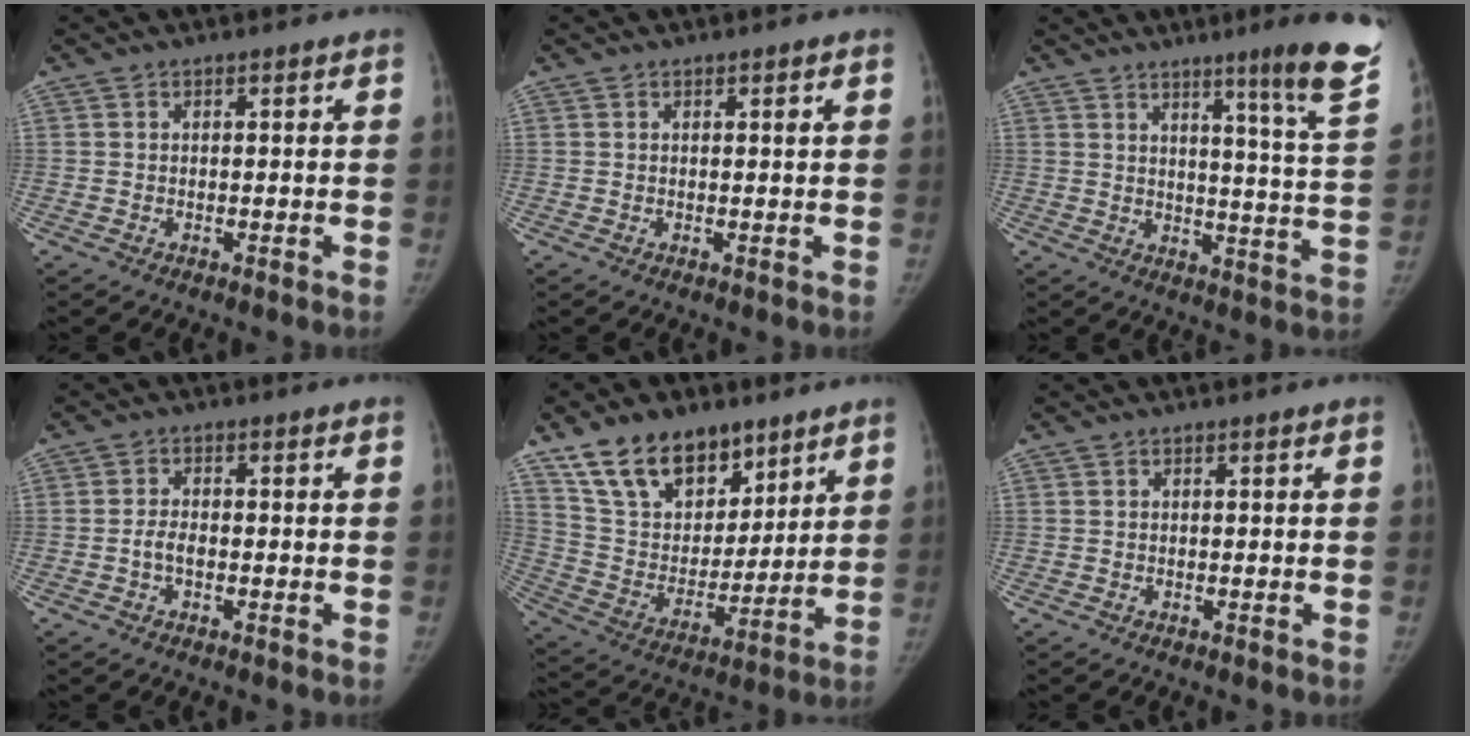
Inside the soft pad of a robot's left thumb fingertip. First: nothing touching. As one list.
[{"total": 0.7, "force": [0.3, 0.1, 0.6], "torque": [-0.011, -0.001, 0.005]}, {"total": 15.3, "force": [9.8, -0.1, 11.7], "torque": [-0.142, -0.072, 0.123]}, {"total": 2.4, "force": [-0.7, 1.3, 1.8], "torque": [-0.033, 0.011, -0.016]}, {"total": 19.2, "force": [12.7, 11.1, 9.1], "torque": [-0.110, -0.050, 0.234]}, {"total": 0.0}]